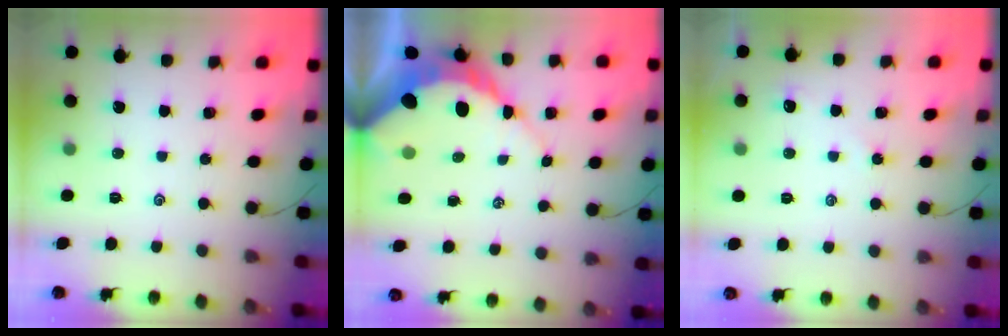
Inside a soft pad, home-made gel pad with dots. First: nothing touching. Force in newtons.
{"total": 10.3, "press": 10.3, "slide": 0.9}
{"total": 2.3, "press": 2.3, "slide": 0.3}